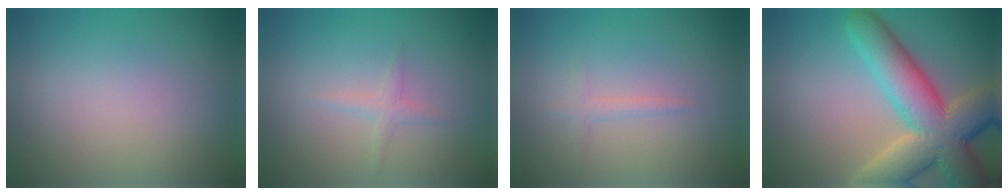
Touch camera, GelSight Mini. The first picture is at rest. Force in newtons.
{"total": 1.1, "press": 1.1, "slide": 0.0}
{"total": 1.3, "press": 1.3, "slide": 0.0}
{"total": 10.8, "press": 10.8, "slide": 0.7}